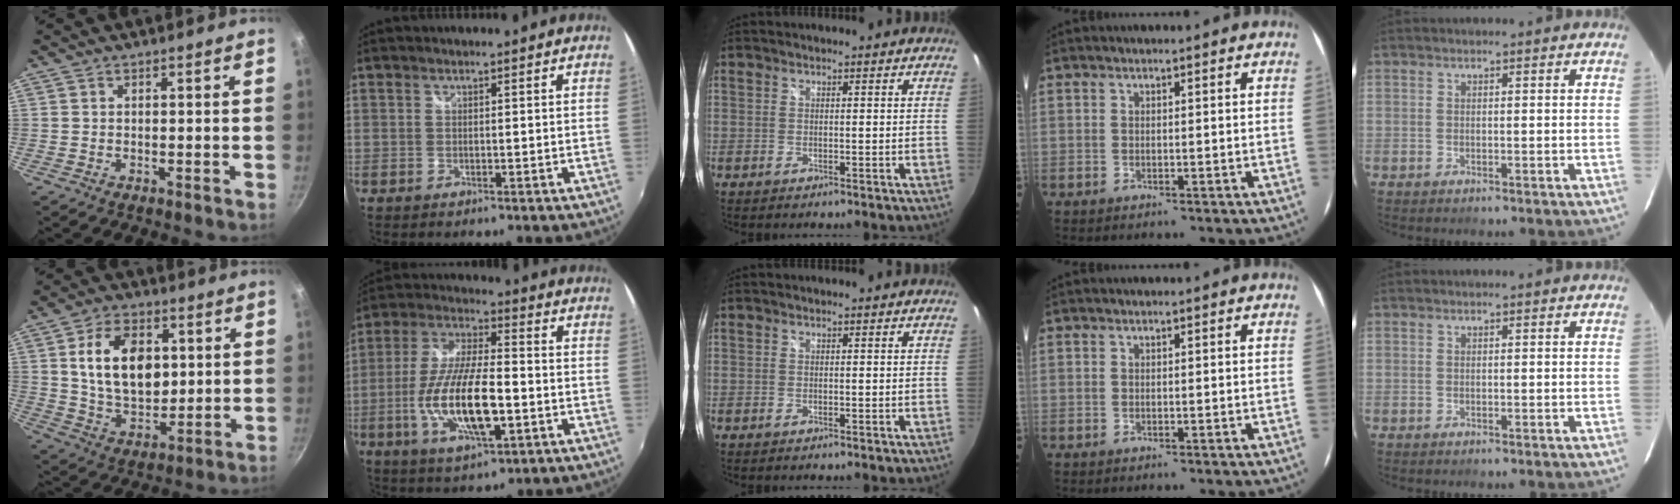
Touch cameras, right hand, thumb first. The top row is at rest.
{"thumb": {"total": 15.0, "force": [3.1, 10.0, 10.8], "torque": [-0.155, -0.012, 0.058]}, "index": {"total": 16.6, "force": [-4.3, 5.1, 15.2], "torque": [-0.312, -0.013, -0.077]}}